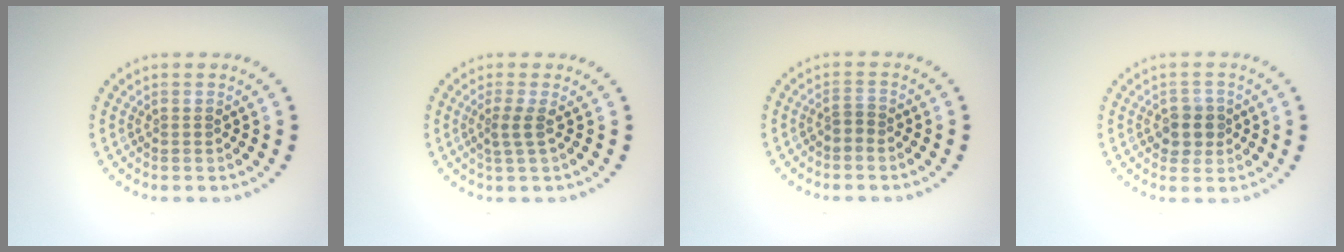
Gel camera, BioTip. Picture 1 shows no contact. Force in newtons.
{"total": 1.7, "press": 1.2, "slide": 1.2}
{"total": 1.2, "press": 0.8, "slide": 0.8}
{"total": 2.3, "press": 2.2, "slide": 0.8}